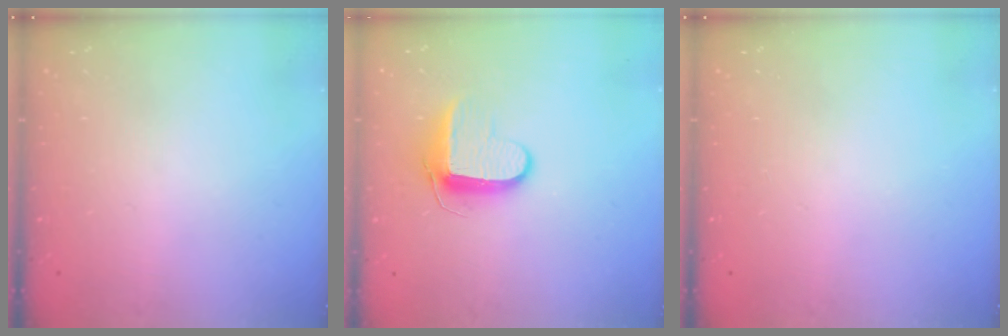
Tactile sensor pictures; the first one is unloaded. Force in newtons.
{"total": 9.8, "press": 9.7, "slide": 1.1}
{"total": 0.0}